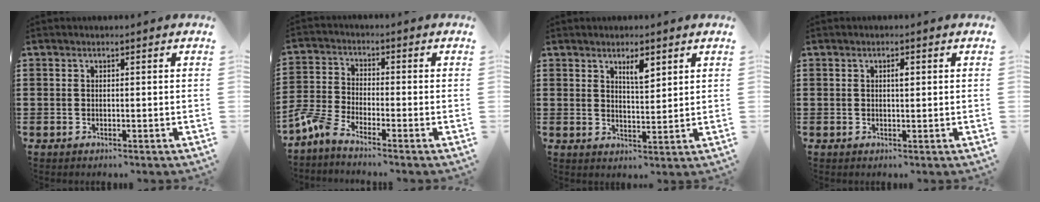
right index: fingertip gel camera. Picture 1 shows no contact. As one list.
[{"total": 4.4, "force": [-4.0, 0.4, 1.8], "torque": [-0.069, -0.011, -0.086]}, {"total": 3.5, "force": [2.3, 1.1, 2.4], "torque": [-0.036, -0.001, 0.037]}, {"total": 1.3, "force": [0.3, 0.4, 1.2], "torque": [-0.017, -0.001, 0.002]}]